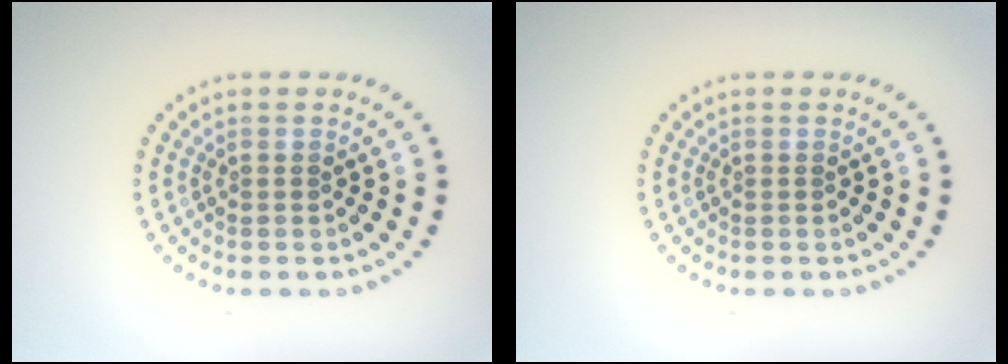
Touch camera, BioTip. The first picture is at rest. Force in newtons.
{"total": 0.0}